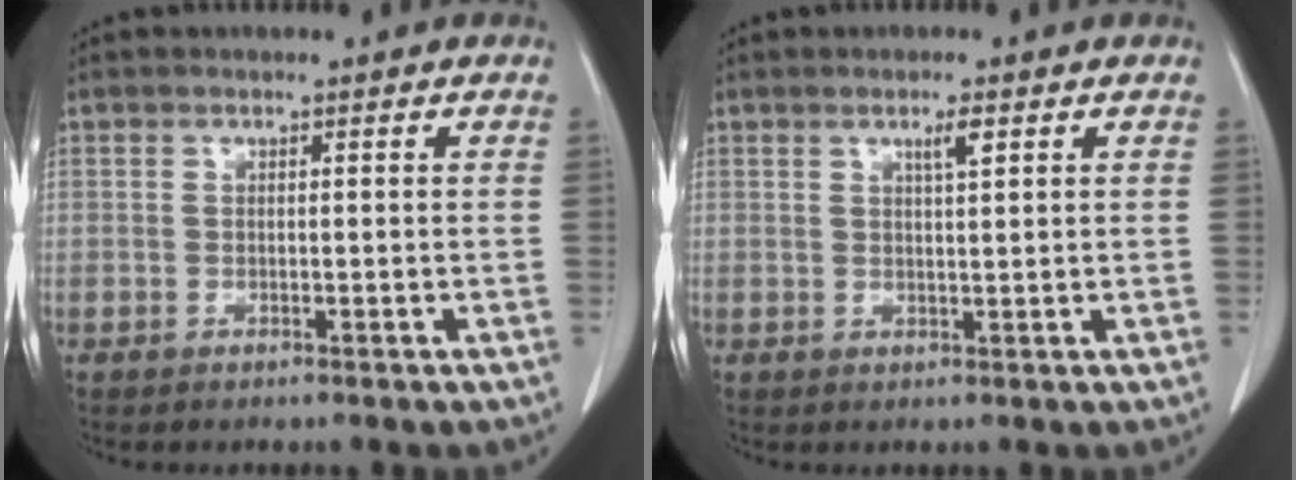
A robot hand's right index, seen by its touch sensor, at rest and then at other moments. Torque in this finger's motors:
{"motor_torque": [0.34, 0.17, 0.05, 0.02]}